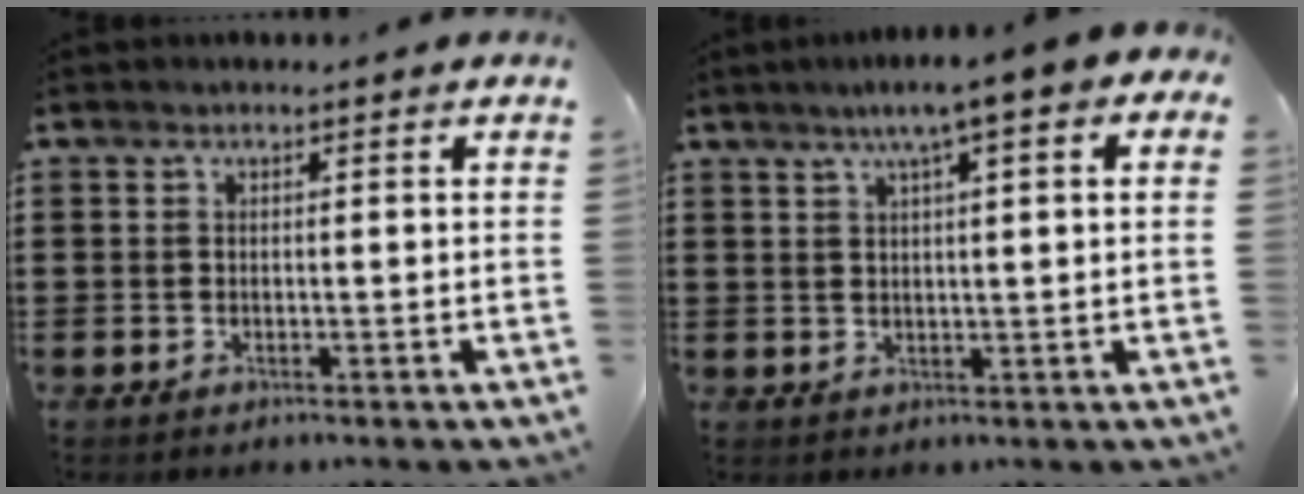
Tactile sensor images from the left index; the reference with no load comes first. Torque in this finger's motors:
{"motor_torque": [2.14, 0.00, 0.67, 0.21]}